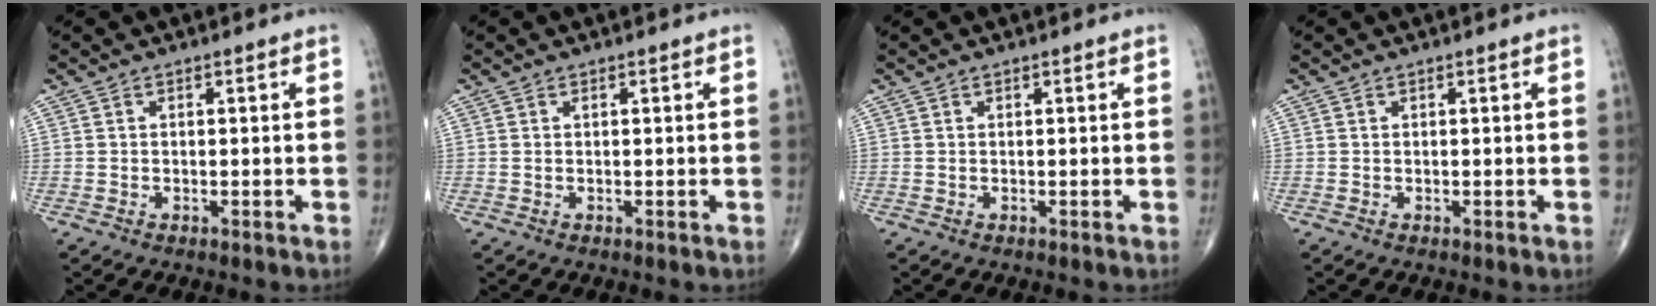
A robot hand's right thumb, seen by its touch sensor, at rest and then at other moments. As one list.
[{"total": 0.0}, {"total": 0.0}, {"total": 0.0}]